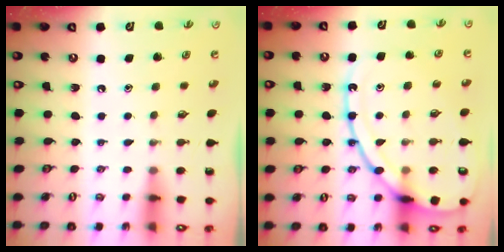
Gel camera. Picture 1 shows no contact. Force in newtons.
{"total": 17.0, "press": 16.9, "slide": 1.5}